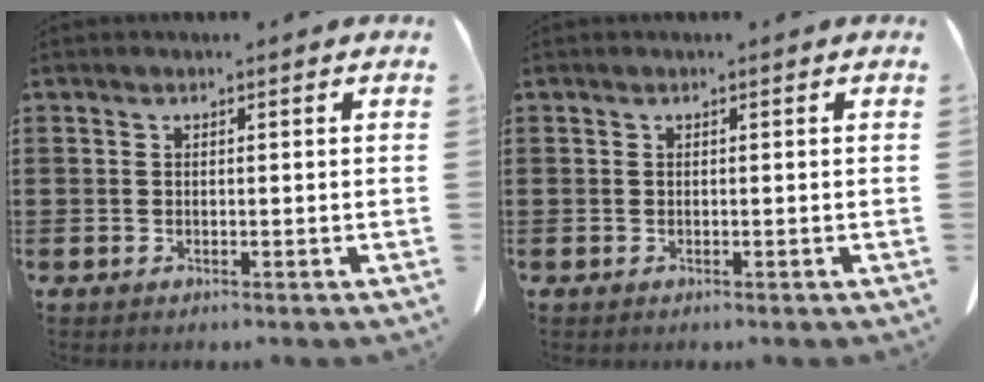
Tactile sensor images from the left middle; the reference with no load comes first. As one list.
[{"total": 0.0}]